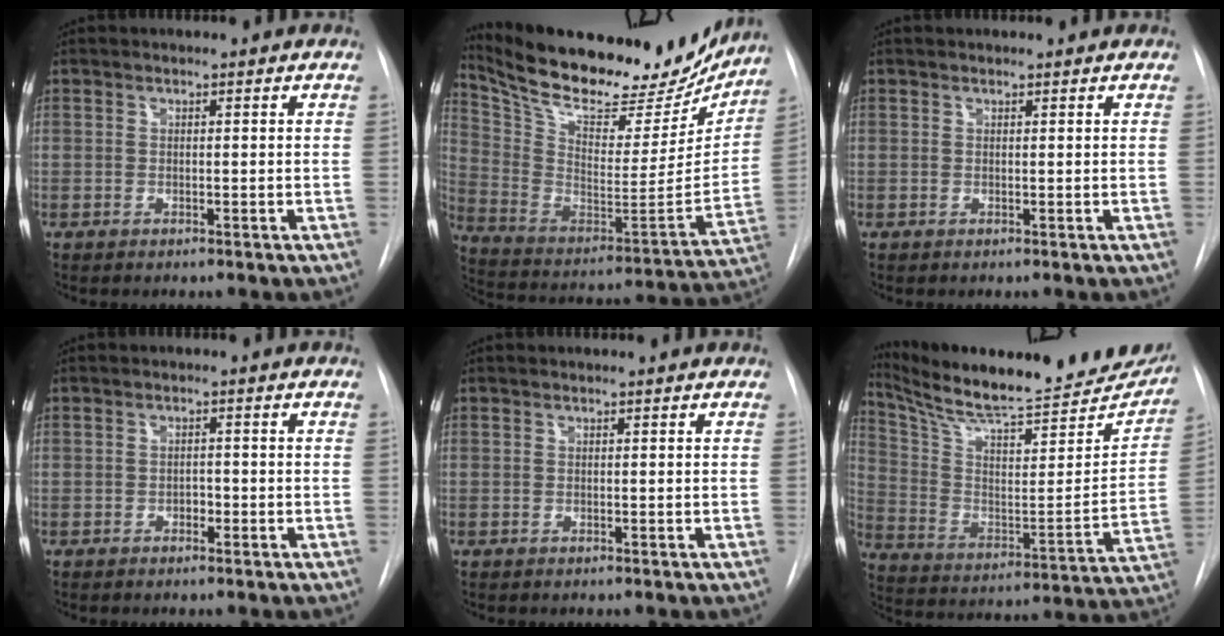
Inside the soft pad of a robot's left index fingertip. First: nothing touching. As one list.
[{"total": 27.4, "force": [23.6, 7.9, 11.5], "torque": [-0.199, -0.022, 0.347]}, {"total": 1.8, "force": [1.7, 0.3, 0.4], "torque": [-0.009, 0.019, 0.024]}, {"total": 1.0, "force": [-0.5, 0.7, 0.6], "torque": [-0.007, 0.004, -0.008]}, {"total": 0.9, "force": [0.9, -0.1, 0.1], "torque": [-0.007, 0.007, 0.013]}, {"total": 28.1, "force": [24.6, 4.6, 12.8], "torque": [-0.208, -0.055, 0.347]}]